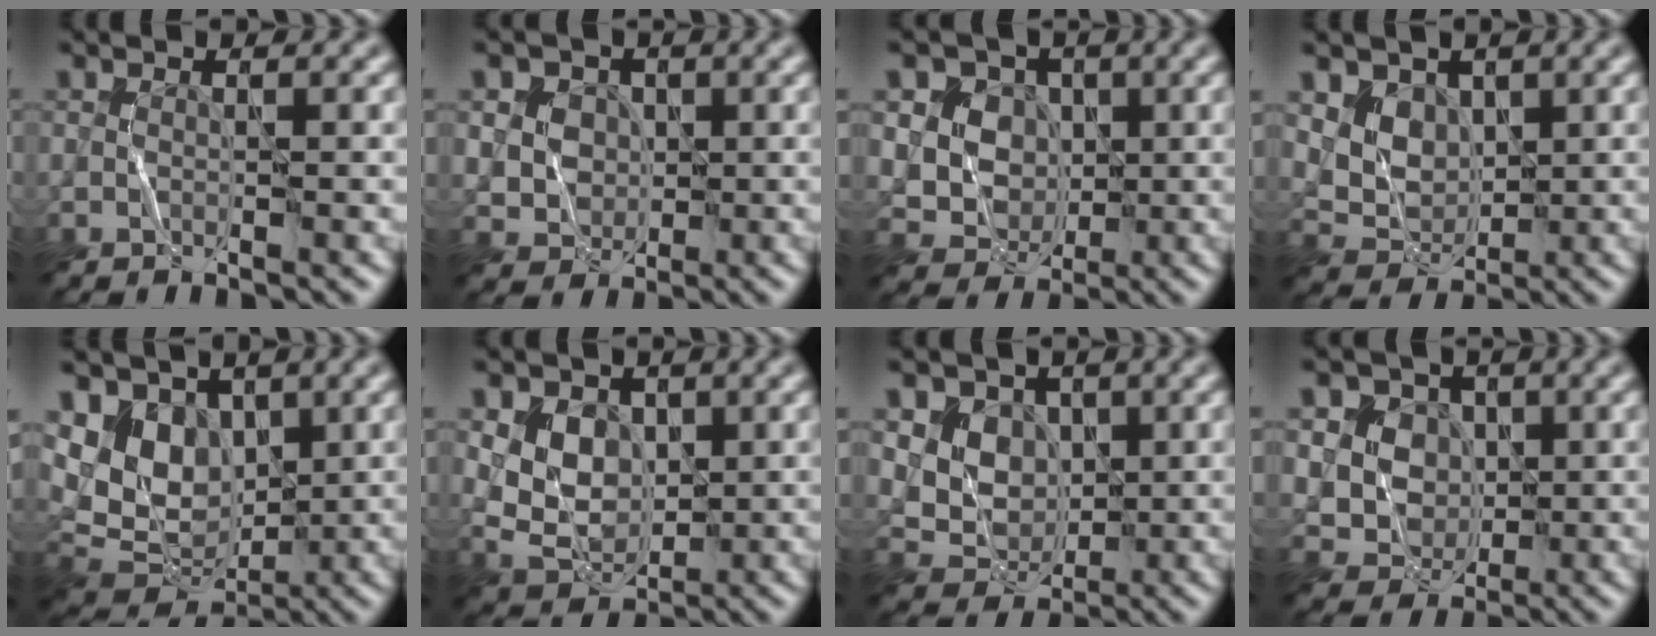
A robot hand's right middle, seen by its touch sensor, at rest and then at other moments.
{"total": 2.2, "force": [0.7, 2.0, 0.0], "torque": [-0.013, -0.002, 0.021]}
{"total": 4.3, "force": [1.5, 4.0, 0.9], "torque": [-0.032, 0.007, 0.033]}
{"total": 3.0, "force": [1.7, 2.3, 0.5], "torque": [-0.025, -0.009, 0.044]}
{"total": 5.5, "force": [2.3, 4.2, 2.7], "torque": [-0.059, -0.010, 0.044]}
{"total": 3.5, "force": [1.1, 2.9, 1.6], "torque": [-0.041, -0.002, 0.027]}
{"total": 6.7, "force": [2.9, 5.5, 2.5], "torque": [-0.062, 0.024, 0.051]}
{"total": 4.0, "force": [1.5, 3.6, 0.7], "torque": [-0.026, 0.004, 0.034]}